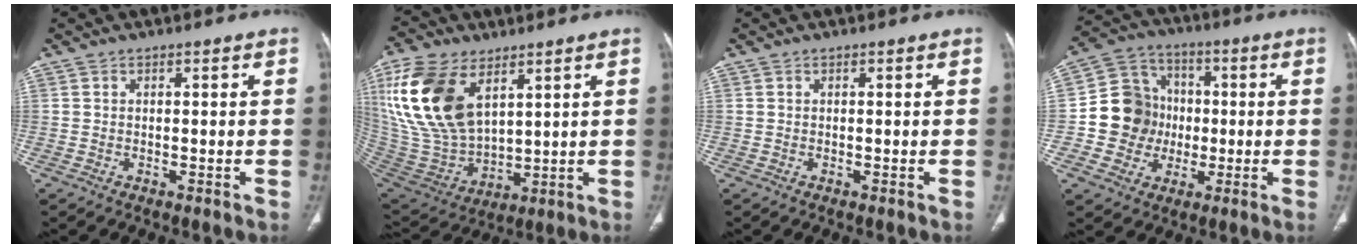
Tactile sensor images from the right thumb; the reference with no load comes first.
{"total": 22.7, "force": [9.3, 13.2, 16.0], "torque": [-0.336, -0.036, 0.192]}
{"total": 0.0}
{"total": 12.1, "force": [-0.4, 11.7, 3.1], "torque": [-0.014, 0.028, -0.012]}